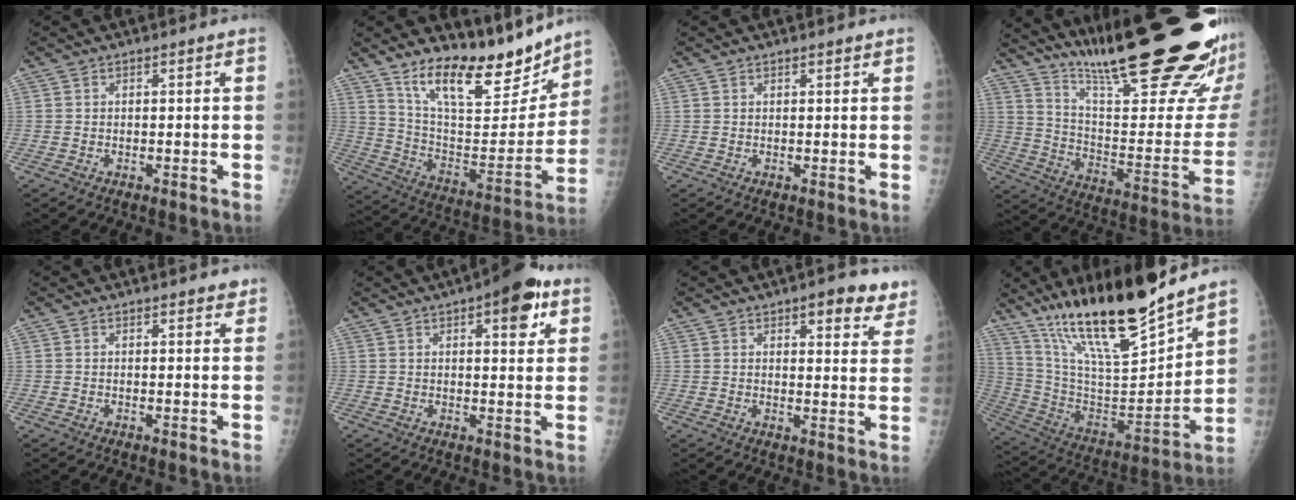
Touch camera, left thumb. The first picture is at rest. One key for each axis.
{"total": 20.8, "fx": 16.0, "fy": 6.7, "fz": 11.4, "tx": -0.131, "ty": -0.094, "tz": 0.272}
{"total": 1.5, "fx": 1.2, "fy": 0.4, "fz": 0.8, "tx": -0.010, "ty": -0.004, "tz": 0.016}
{"total": 34.0, "fx": 24.3, "fy": 5.1, "fz": 23.2, "tx": -0.294, "ty": -0.122, "tz": 0.363}
{"total": 3.4, "fx": 2.7, "fy": 1.0, "fz": 1.8, "tx": -0.006, "ty": -0.007, "tz": 0.034}
{"total": 9.6, "fx": 4.7, "fy": 3.4, "fz": 7.6, "tx": -0.077, "ty": -0.014, "tz": 0.056}
{"total": 9.4, "fx": 6.4, "fy": 3.3, "fz": 6.1, "tx": -0.041, "ty": -0.031, "tz": 0.076}
{"total": 25.3, "fx": 19.3, "fy": 4.8, "fz": 15.7, "tx": -0.246, "ty": -0.089, "tz": 0.342}